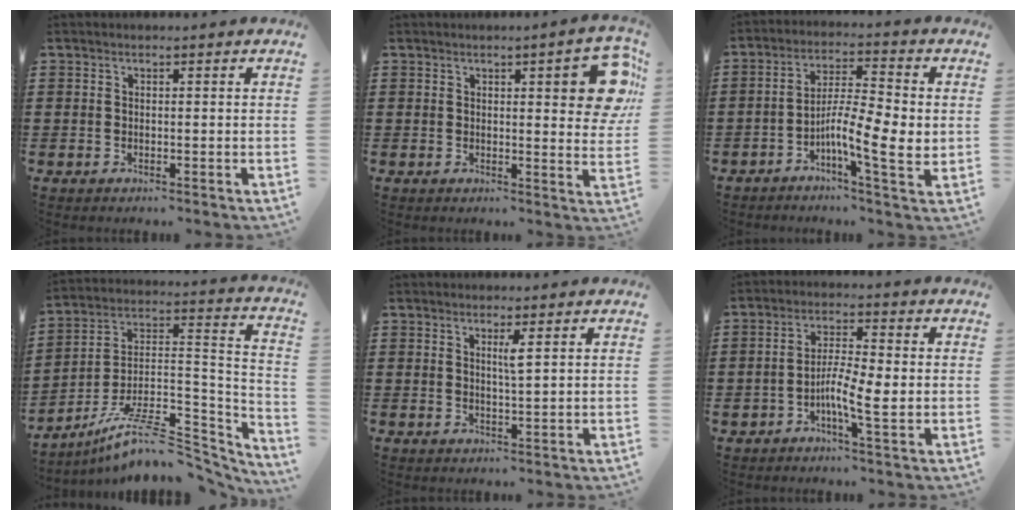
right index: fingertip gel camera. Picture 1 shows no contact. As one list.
[{"total": 8.0, "force": [3.0, 2.1, 7.1], "torque": [-0.088, -0.008, 0.043]}, {"total": 9.2, "force": [-1.9, 2.2, 8.7], "torque": [-0.165, -0.007, -0.037]}, {"total": 11.7, "force": [-8.6, 3.2, 7.3], "torque": [-0.121, 0.021, -0.160]}, {"total": 2.1, "force": [0.9, 0.0, 1.9], "torque": [-0.039, -0.002, 0.014]}, {"total": 5.7, "force": [-1.6, 1.2, 5.3], "torque": [-0.102, -0.002, -0.032]}]